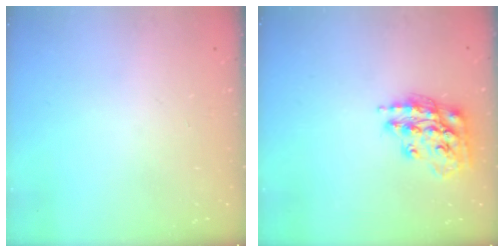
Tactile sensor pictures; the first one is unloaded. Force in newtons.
{"total": 16.3, "press": 16.2, "slide": 1.1}